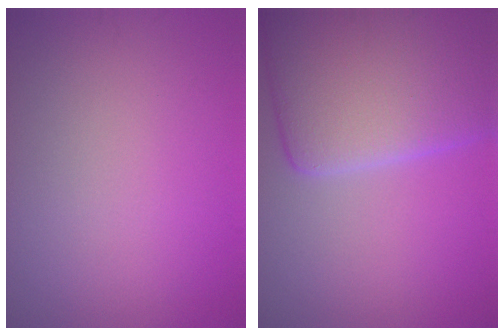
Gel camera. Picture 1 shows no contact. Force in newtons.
{"total": 11.9, "press": 11.8, "slide": 1.3}